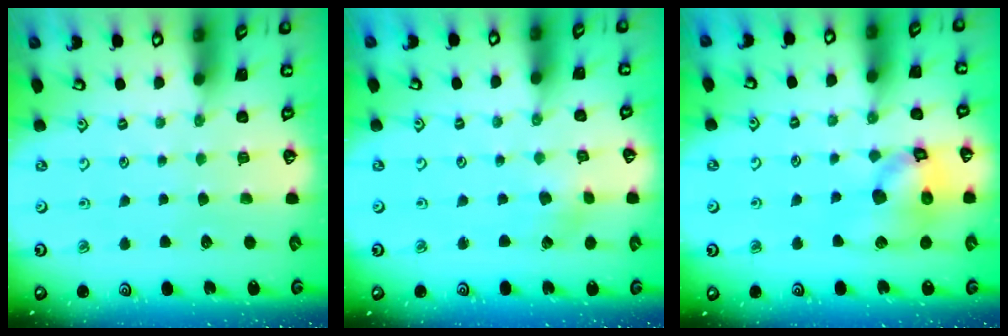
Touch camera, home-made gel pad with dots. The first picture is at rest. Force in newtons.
{"total": 2.1, "press": 2.0, "slide": 0.3}
{"total": 14.6, "press": 14.5, "slide": 2.1}